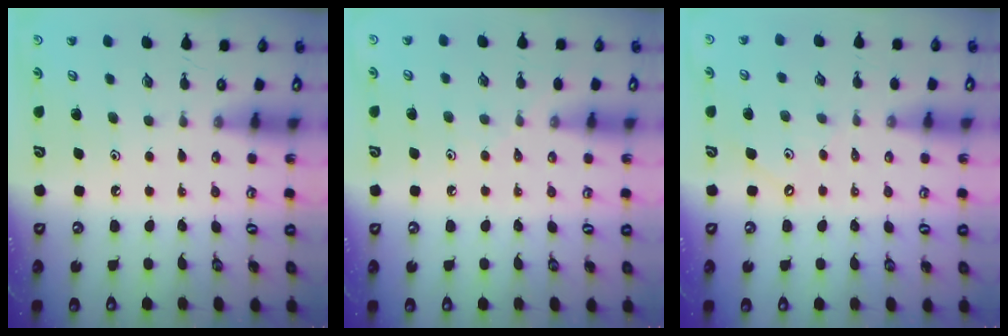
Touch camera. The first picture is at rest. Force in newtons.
{"total": 4.6, "press": 4.5, "slide": 0.9}
{"total": 2.9, "press": 2.8, "slide": 0.5}